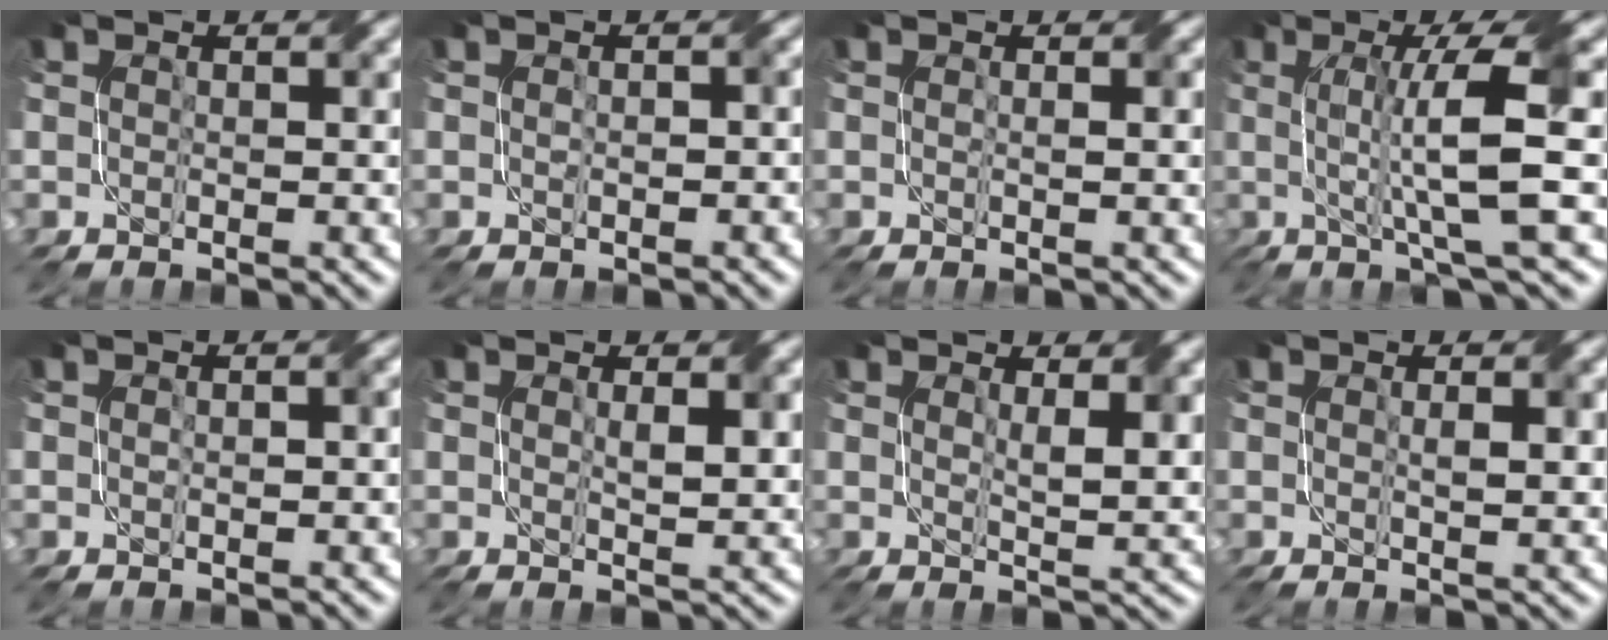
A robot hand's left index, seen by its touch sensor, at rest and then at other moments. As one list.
[{"total": 1.3, "force": [-0.2, 0.7, 1.1], "torque": [-0.021, 0.001, 0.001]}, {"total": 1.6, "force": [0.2, 0.2, 1.6], "torque": [-0.022, 0.003, 0.002]}, {"total": 8.2, "force": [0.3, 1.1, 8.1], "torque": [-0.126, 0.006, 0.006]}, {"total": 1.0, "force": [-0.1, 0.4, 0.9], "torque": [-0.017, 0.002, 0.001]}, {"total": 2.5, "force": [0.8, 0.4, 2.3], "torque": [-0.039, -0.002, 0.017]}, {"total": 3.1, "force": [1.4, 0.5, 2.7], "torque": [-0.046, -0.008, 0.026]}, {"total": 2.1, "force": [0.4, 0.3, 2.0], "torque": [-0.030, 0.001, 0.007]}]